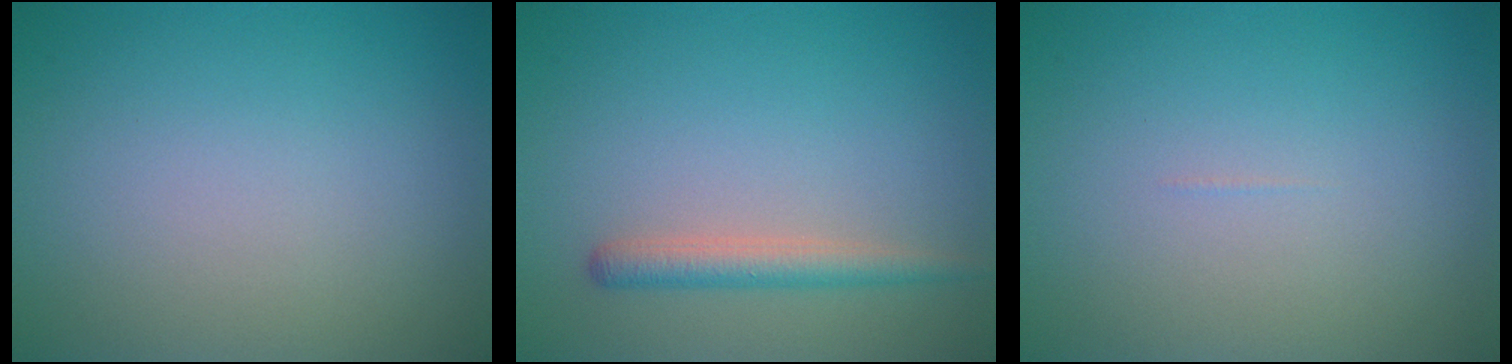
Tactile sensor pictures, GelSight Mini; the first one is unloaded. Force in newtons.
{"total": 2.3, "press": 2.3, "slide": 0.2}
{"total": 0.0}